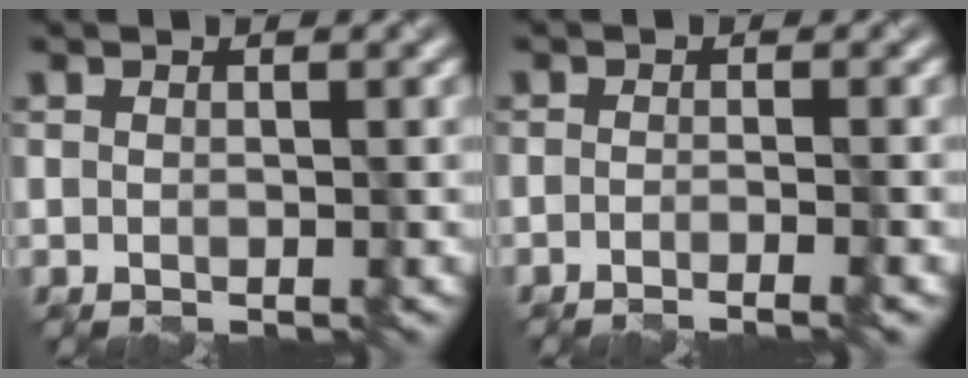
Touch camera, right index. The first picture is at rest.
{"total": 3.1, "force": [-1.7, 1.0, 2.3], "torque": [-0.016, -0.002, -0.030]}